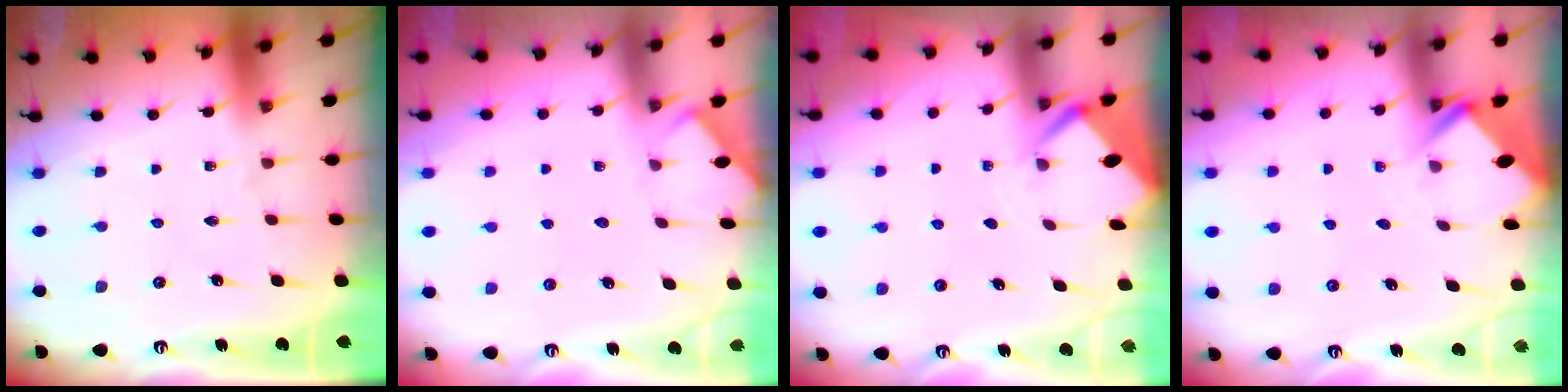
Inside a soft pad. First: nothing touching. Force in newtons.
{"total": 1.9, "press": 1.9, "slide": 0.3}
{"total": 2.8, "press": 2.8, "slide": 0.2}
{"total": 2.9, "press": 2.9, "slide": 0.2}